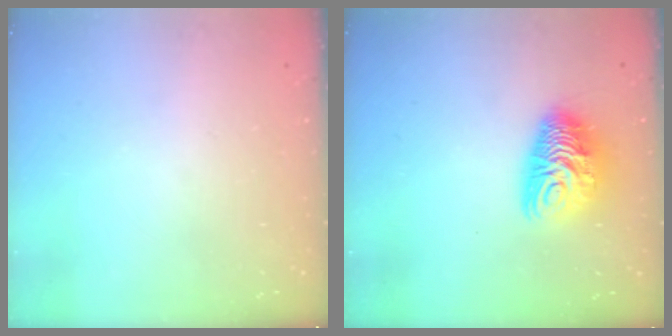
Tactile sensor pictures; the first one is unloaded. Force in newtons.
{"total": 10.9, "press": 10.8, "slide": 1.2}